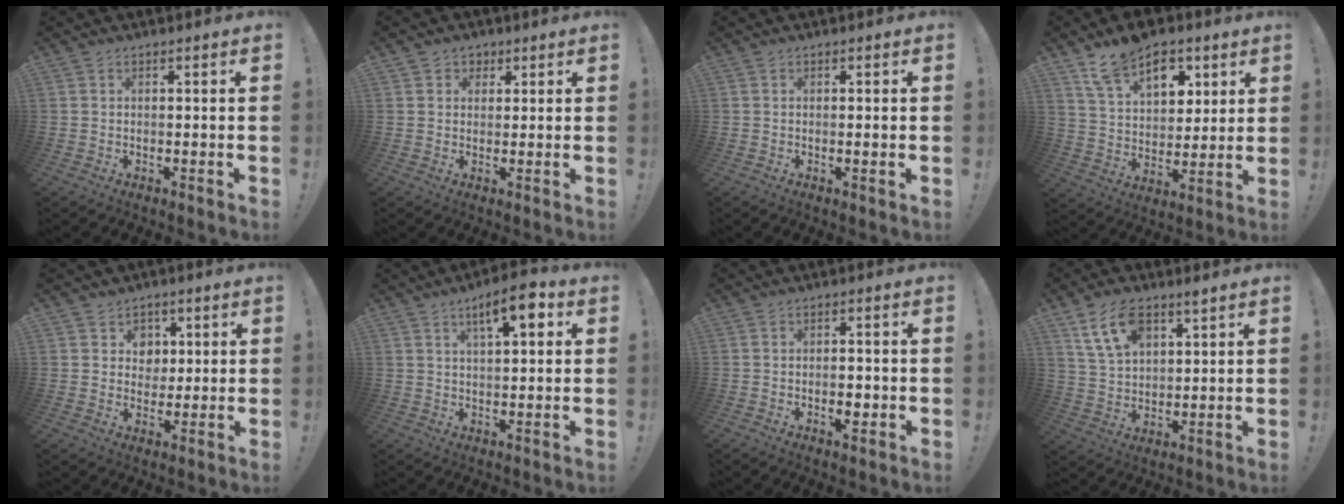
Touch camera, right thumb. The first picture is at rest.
{"total": 3.2, "force": [1.3, 2.9, 0.7], "torque": [0.003, -0.007, 0.021]}
{"total": 1.1, "force": [-0.1, -0.3, 1.0], "torque": [-0.015, -0.001, -0.003]}
{"total": 15.5, "force": [9.7, 9.5, 7.6], "torque": [-0.114, -0.061, 0.179]}
{"total": 6.5, "force": [1.9, 6.2, 0.5], "torque": [-0.004, -0.019, 0.039]}
{"total": 8.8, "force": [4.3, 2.6, 7.3], "torque": [-0.104, -0.019, 0.066]}
{"total": 3.4, "force": [-1.2, 1.8, 2.7], "torque": [-0.033, 0.006, -0.020]}
{"total": 10.3, "force": [6.2, 5.5, 6.0], "torque": [-0.107, -0.021, 0.118]}